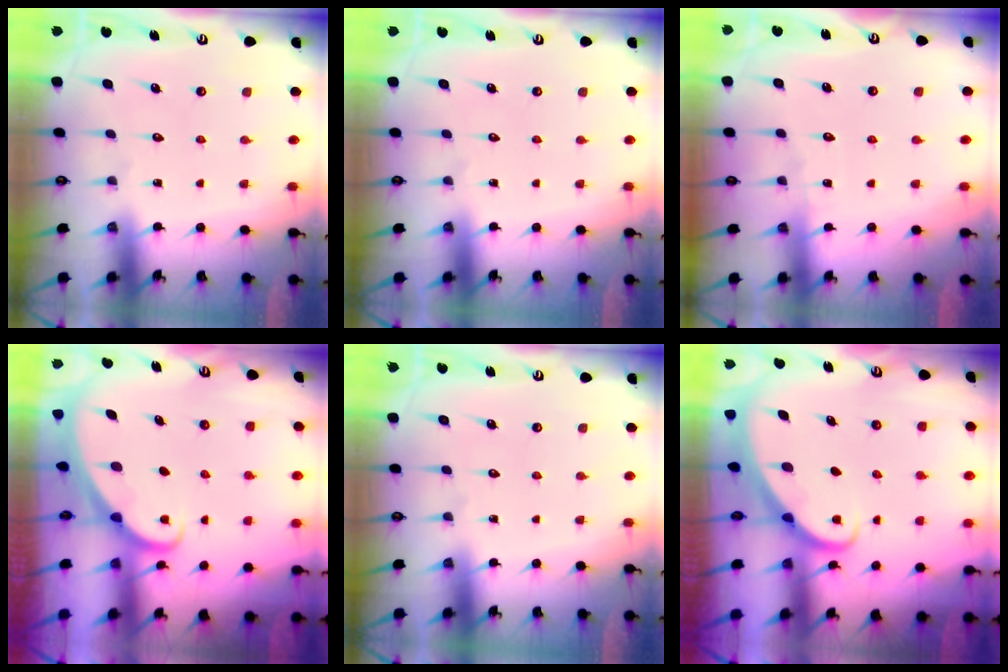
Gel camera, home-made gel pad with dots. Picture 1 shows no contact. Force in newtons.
{"total": 0.0}
{"total": 3.3, "press": 3.3, "slide": 0.3}
{"total": 1.9, "press": 1.9, "slide": 0.1}
{"total": 0.0}
{"total": 2.4, "press": 2.4, "slide": 0.2}